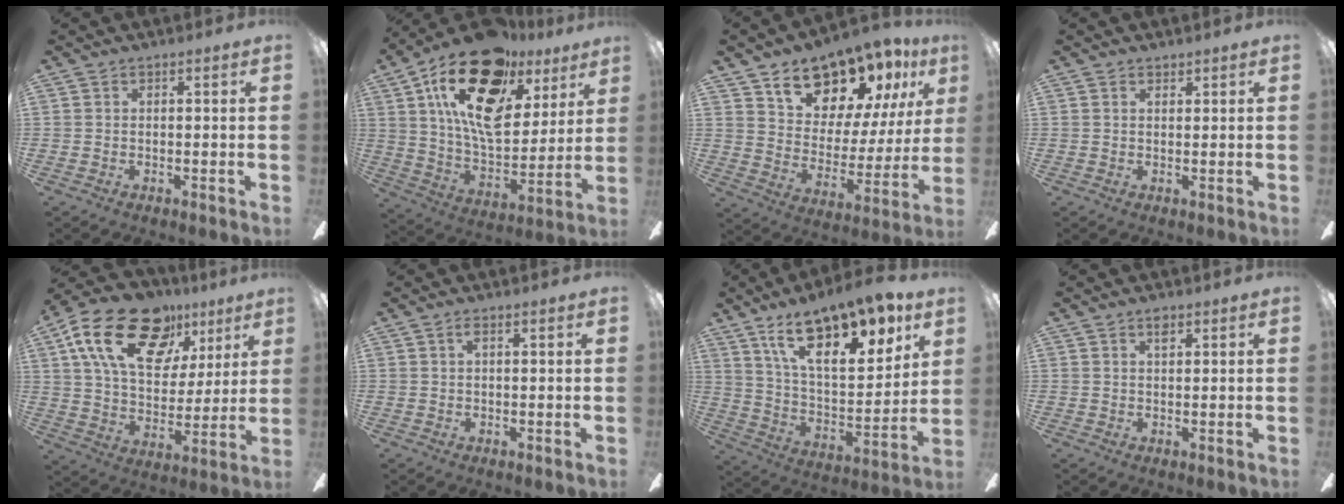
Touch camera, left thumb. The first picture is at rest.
{"total": 23.8, "force": [12.4, 12.2, 16.2], "torque": [-0.286, -0.059, 0.213]}
{"total": 15.5, "force": [13.2, 7.2, 3.7], "torque": [-0.076, -0.106, 0.242]}
{"total": 1.1, "force": [1.0, 0.5, 0.1], "torque": [-0.003, 0.000, 0.019]}
{"total": 24.1, "force": [13.0, 13.6, 15.1], "torque": [-0.254, -0.052, 0.231]}
{"total": 1.6, "force": [0.6, 0.3, 1.5], "torque": [-0.031, 0.005, 0.009]}
{"total": 21.0, "force": [14.5, 8.3, 12.7], "torque": [-0.210, -0.086, 0.251]}
{"total": 1.8, "force": [1.1, 0.8, 1.1], "torque": [-0.018, -0.002, 0.018]}